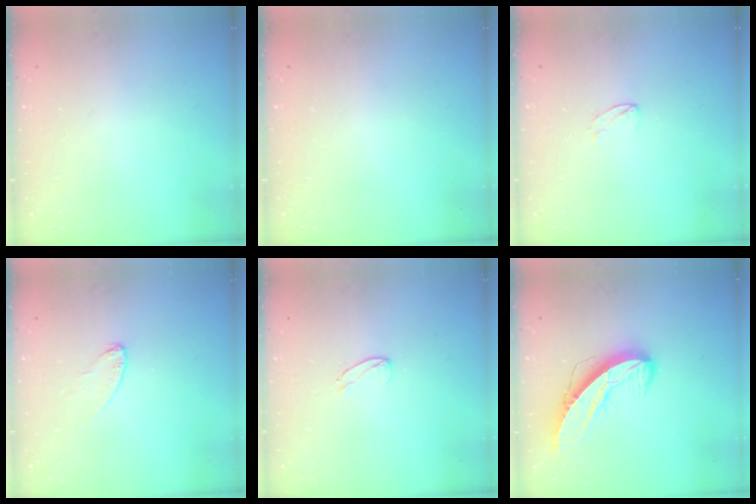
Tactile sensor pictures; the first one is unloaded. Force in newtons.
{"total": 0.0}
{"total": 3.3, "press": 3.3, "slide": 0.3}
{"total": 5.4, "press": 5.4, "slide": 0.4}
{"total": 4.0, "press": 4.0, "slide": 0.2}
{"total": 11.2, "press": 11.1, "slide": 1.0}